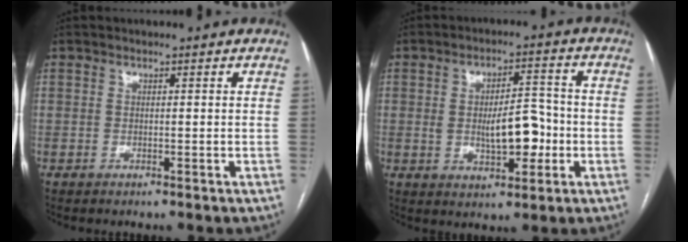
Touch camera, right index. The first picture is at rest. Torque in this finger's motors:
{"motor_torque": [0.26, -0.03, 0.60, 0.08]}